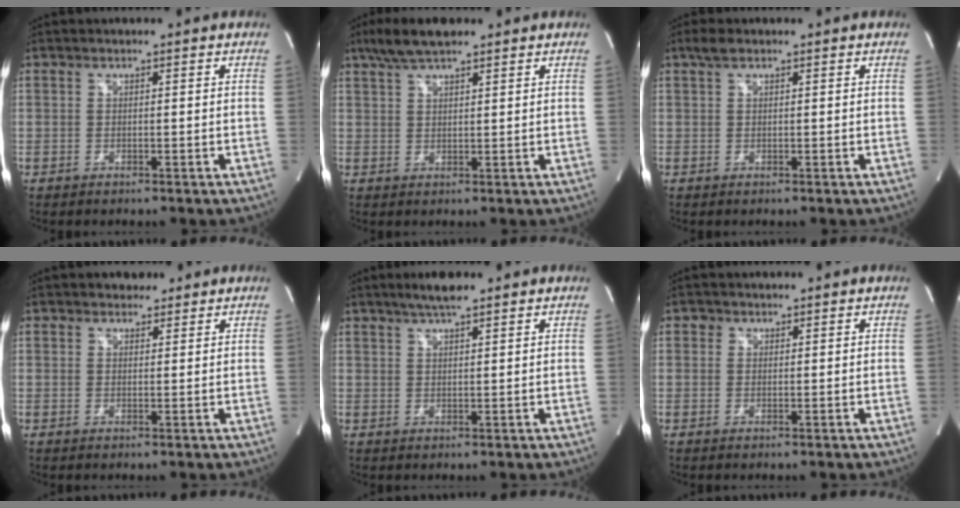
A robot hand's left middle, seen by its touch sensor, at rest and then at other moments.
{"total": 6.0, "force": [4.6, 1.4, 3.7], "torque": [-0.081, 0.021, 0.087]}
{"total": 1.8, "force": [1.2, 0.8, 1.1], "torque": [-0.025, 0.016, 0.024]}
{"total": 2.4, "force": [1.8, 1.4, 0.5], "torque": [-0.009, 0.007, 0.026]}
{"total": 4.2, "force": [3.2, 0.4, 2.6], "torque": [-0.053, 0.010, 0.058]}
{"total": 1.0, "force": [0.5, 0.9, 0.0], "torque": [0.010, 0.001, 0.005]}